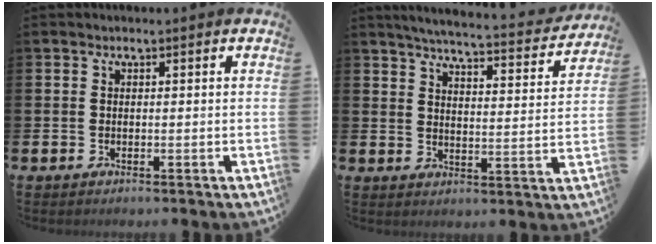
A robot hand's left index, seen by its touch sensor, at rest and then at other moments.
{"total": 5.0, "force": [4.8, 0.2, 1.7], "torque": [-0.049, -0.038, 0.076]}